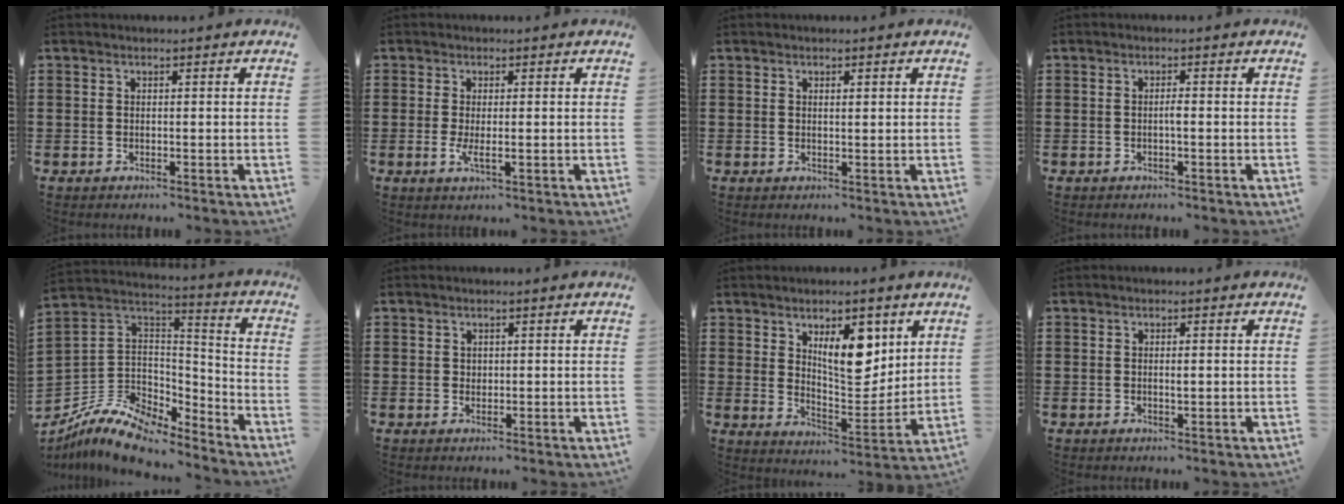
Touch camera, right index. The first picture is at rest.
{"total": 2.3, "force": [-0.3, 0.5, 2.2], "torque": [-0.047, -0.006, -0.008]}
{"total": 0.8, "force": [0.3, 0.2, 0.6], "torque": [-0.013, 0.002, 0.005]}
{"total": 1.2, "force": [-0.3, 0.2, 1.1], "torque": [-0.023, -0.001, -0.006]}
{"total": 10.4, "force": [-8.4, 4.5, 4.2], "torque": [-0.110, 0.011, -0.167]}
{"total": 0.9, "force": [0.4, 0.8, 0.2], "torque": [-0.006, 0.003, 0.008]}
{"total": 9.9, "force": [4.9, 4.8, 7.1], "torque": [-0.105, -0.016, 0.080]}
{"total": 1.1, "force": [0.0, 0.3, 1.0], "torque": [-0.021, 0.000, -0.001]}